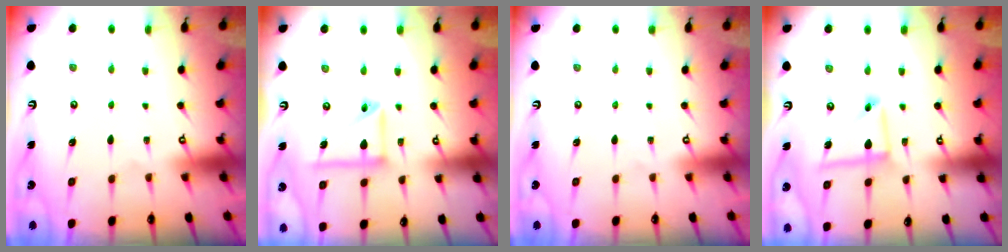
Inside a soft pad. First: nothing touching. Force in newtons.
{"total": 10.7, "press": 10.7, "slide": 1.4}
{"total": 0.0}
{"total": 9.1, "press": 9.1, "slide": 0.8}